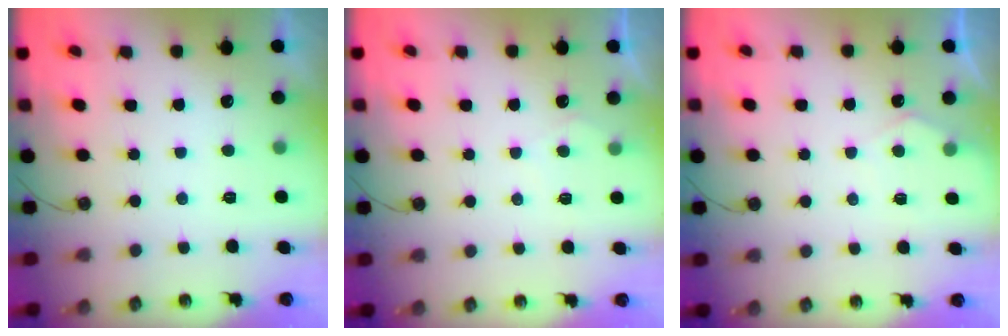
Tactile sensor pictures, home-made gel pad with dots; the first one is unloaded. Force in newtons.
{"total": 3.3, "press": 3.2, "slide": 0.5}
{"total": 4.6, "press": 4.6, "slide": 0.6}